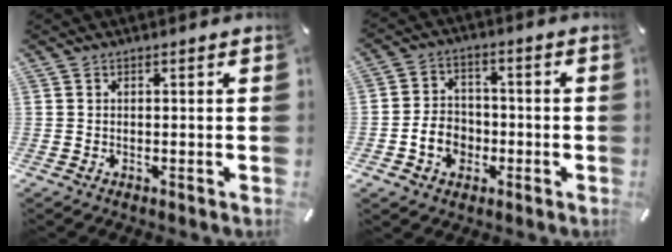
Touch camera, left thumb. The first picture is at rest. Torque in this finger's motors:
{"motor_torque": [-0.23, 0.43, 0.22, -0.09, 0.13]}